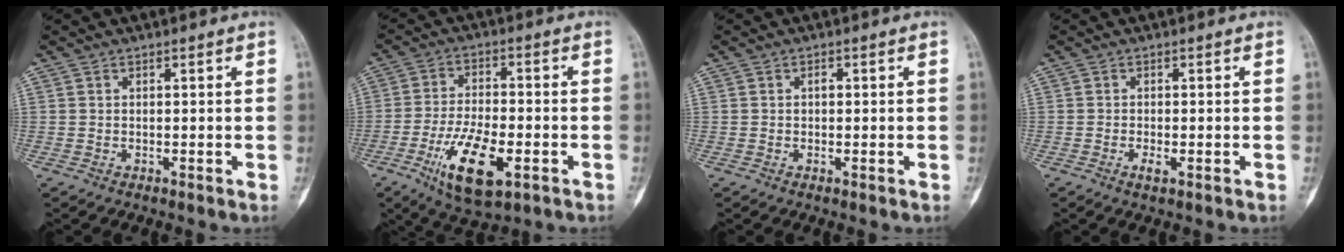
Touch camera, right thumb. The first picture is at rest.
{"total": 13.4, "force": [-5.3, 5.4, 11.0], "torque": [-0.197, 0.009, -0.086]}
{"total": 1.0, "force": [0.1, 0.7, 0.8], "torque": [-0.011, 0.001, -0.001]}
{"total": 1.8, "force": [-0.7, 0.7, 1.5], "torque": [-0.027, -0.001, -0.013]}